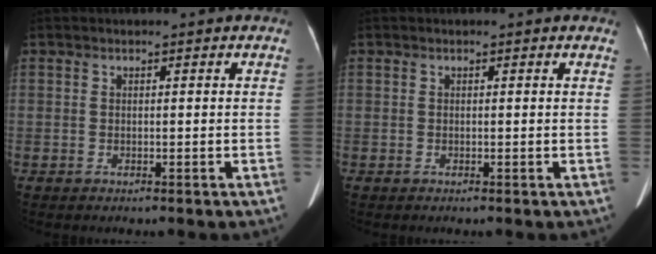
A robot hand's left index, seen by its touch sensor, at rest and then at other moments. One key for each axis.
{"total": 0.0}